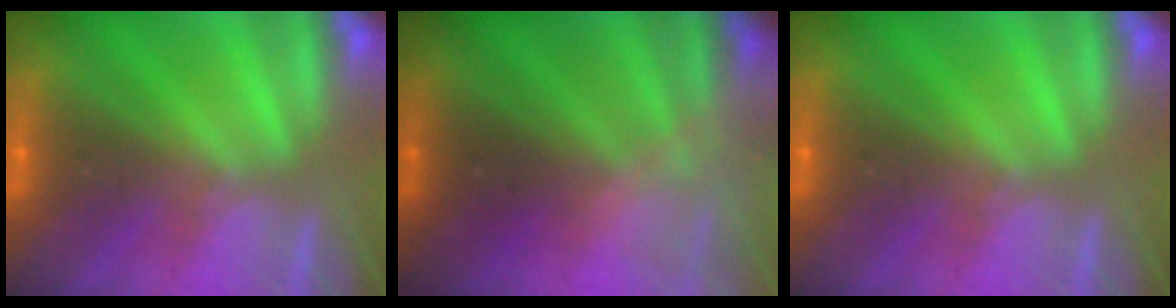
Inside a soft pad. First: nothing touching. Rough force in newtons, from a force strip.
{"total": 2.3}
{"total": 0.0}